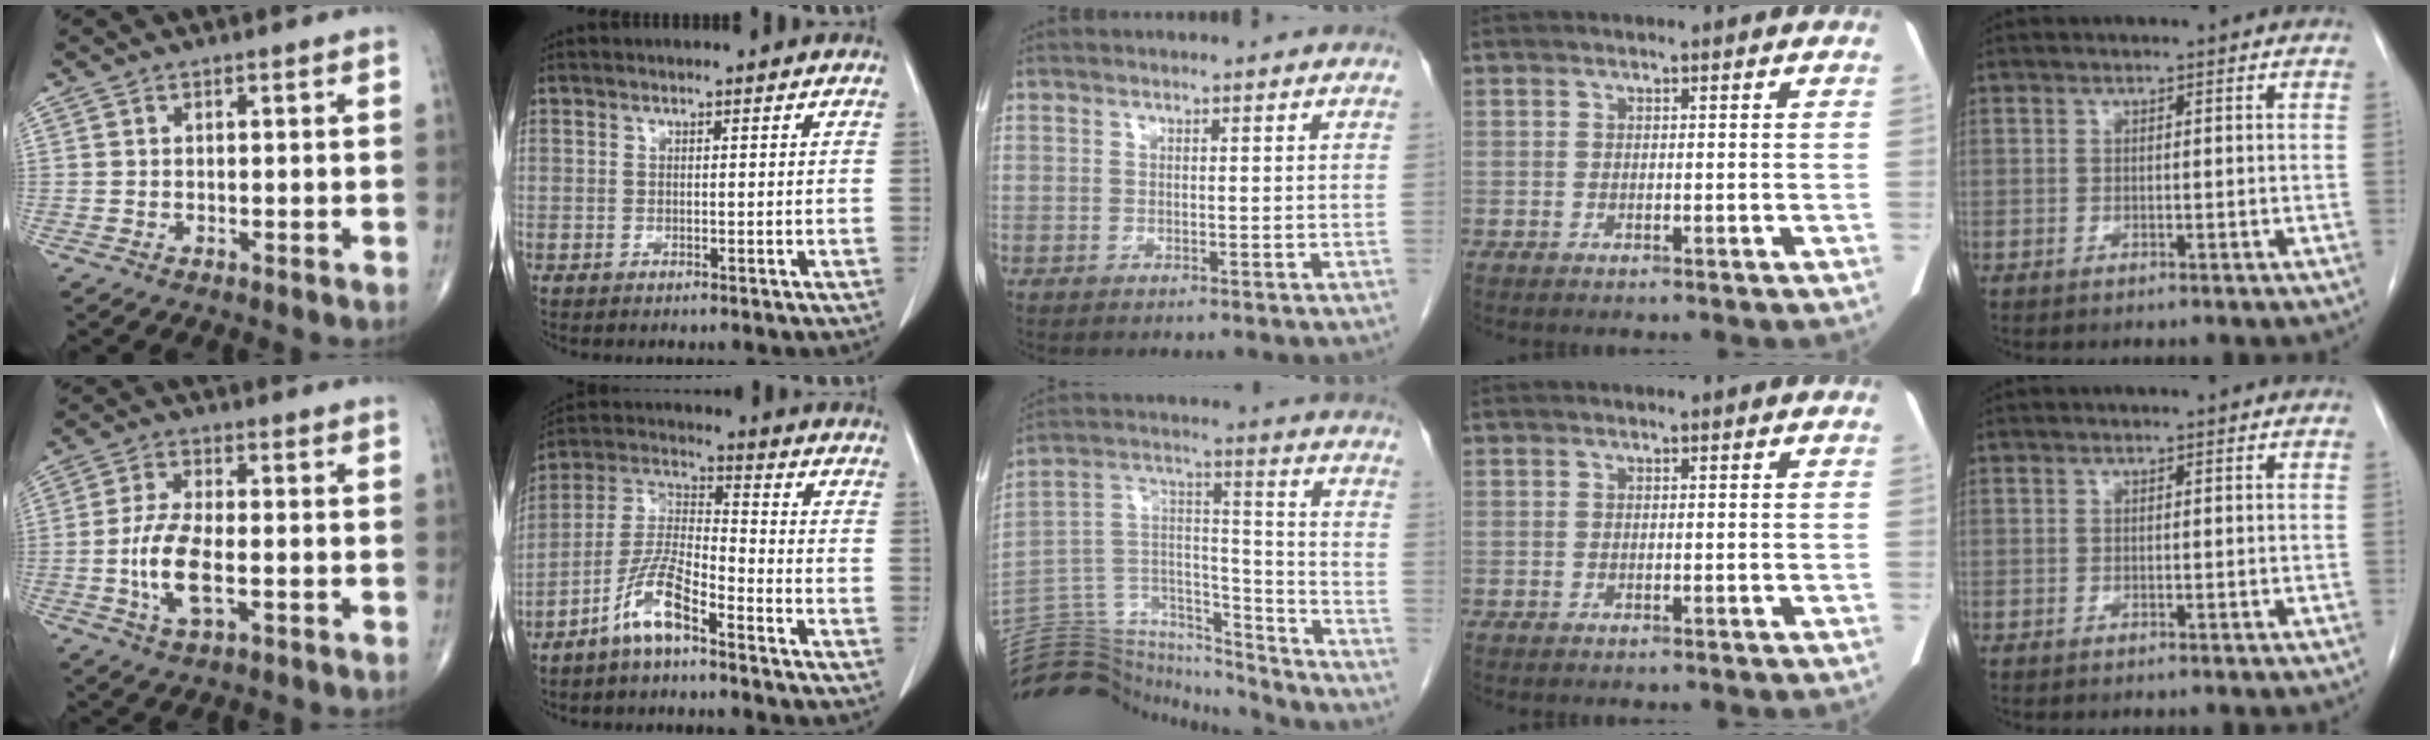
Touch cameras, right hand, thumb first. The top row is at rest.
{"thumb": {"total": 9.0, "force": [-1.9, 3.7, 8.0], "torque": [-0.166, 0.004, -0.035]}, "index": {"total": 8.4, "force": [-5.5, 1.4, 6.2], "torque": [-0.135, -0.001, -0.113]}, "middle": {"total": 22.2, "force": [-21.2, 4.8, 4.3], "torque": [-0.102, 0.049, -0.339]}}